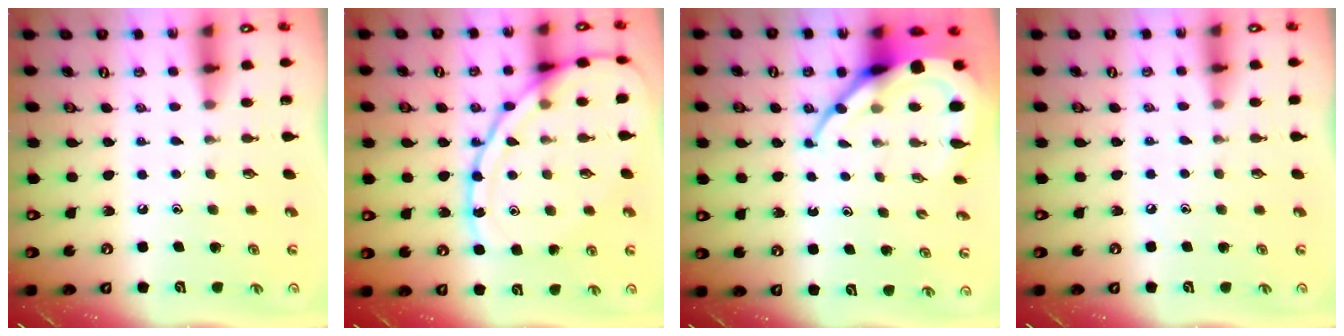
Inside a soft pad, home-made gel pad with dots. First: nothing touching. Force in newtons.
{"total": 14.9, "press": 14.8, "slide": 1.2}
{"total": 11.6, "press": 11.5, "slide": 1.2}
{"total": 3.2, "press": 3.2, "slide": 0.5}